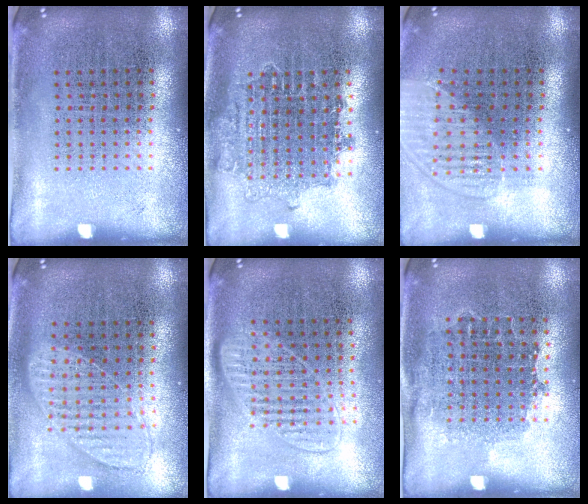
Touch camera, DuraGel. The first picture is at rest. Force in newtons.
{"total": 1.5, "press": 1.2, "slide": 0.8}
{"total": 1.4, "press": 1.2, "slide": 0.7}
{"total": 1.0, "press": 1.0, "slide": 0.3}
{"total": 1.4, "press": 1.3, "slide": 0.6}
{"total": 0.9, "press": 0.8, "slide": 0.5}